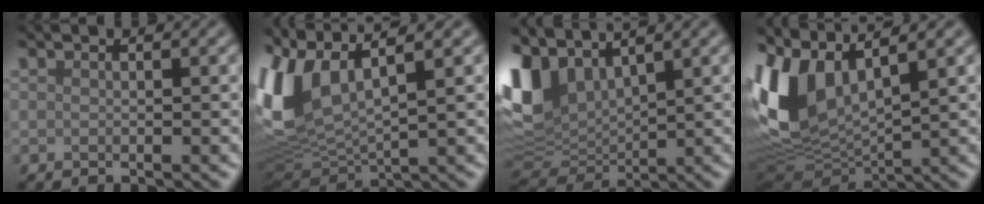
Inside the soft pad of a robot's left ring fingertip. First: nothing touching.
{"total": 10.0, "force": [4.1, 4.4, 7.9], "torque": [-0.212, 0.012, 0.081]}
{"total": 7.9, "force": [3.9, 4.6, 5.1], "torque": [-0.132, 0.004, 0.078]}
{"total": 9.6, "force": [3.9, 5.0, 7.2], "torque": [-0.184, 0.005, 0.072]}